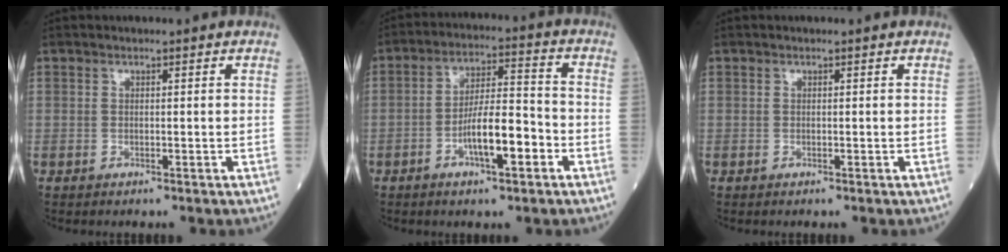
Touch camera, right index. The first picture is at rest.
{"total": 9.0, "force": [-3.5, 1.9, 8.1], "torque": [-0.147, 0.010, -0.059]}
{"total": 0.0}